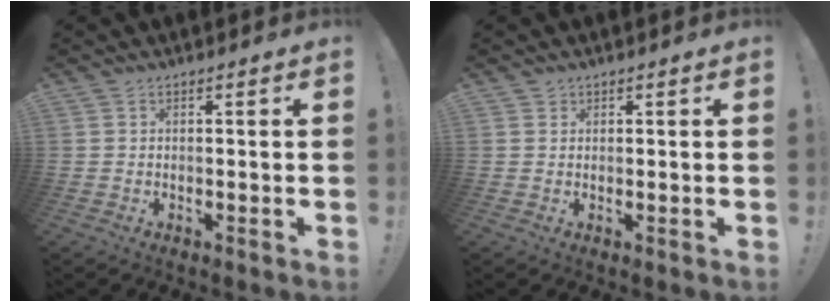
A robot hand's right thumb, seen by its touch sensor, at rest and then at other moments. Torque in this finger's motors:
{"motor_torque": [0.08, 0.14, -0.30, 0.20, 0.00]}